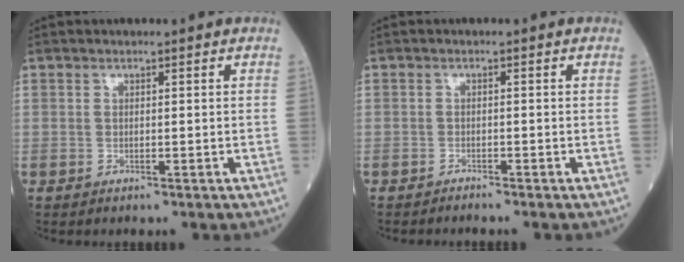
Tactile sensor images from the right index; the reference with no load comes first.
{"total": 1.1, "force": [-1.1, -0.3, 0.2], "torque": [-0.003, 0.000, -0.018]}